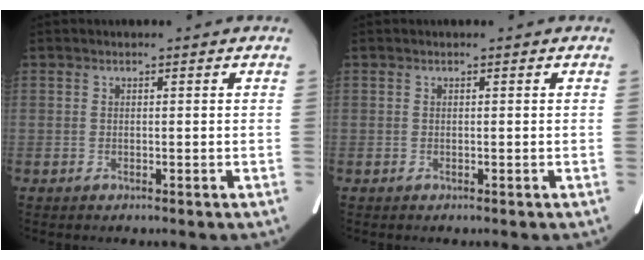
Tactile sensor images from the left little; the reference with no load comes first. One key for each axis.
{"total": 0.0}